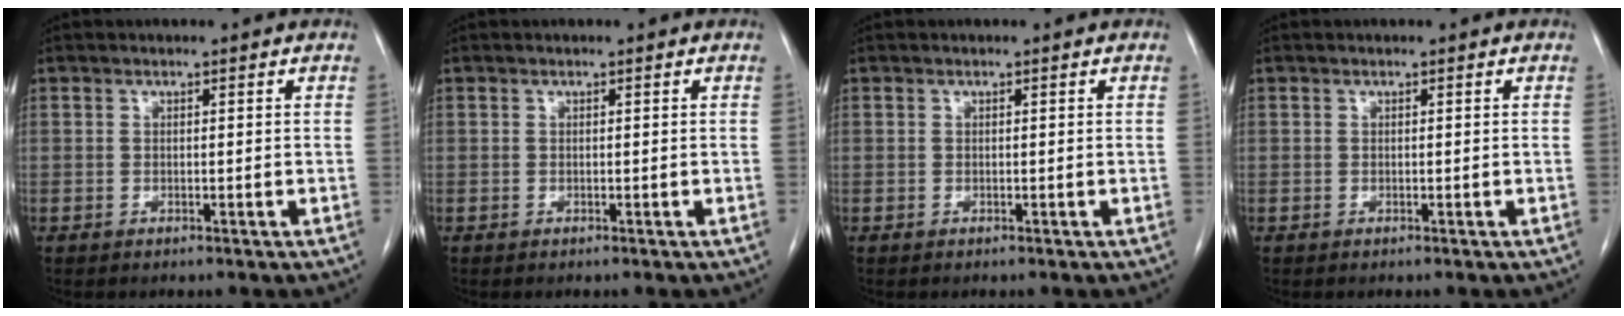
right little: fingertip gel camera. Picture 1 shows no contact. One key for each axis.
{"total": 0.0}
{"total": 0.0}
{"total": 0.0}